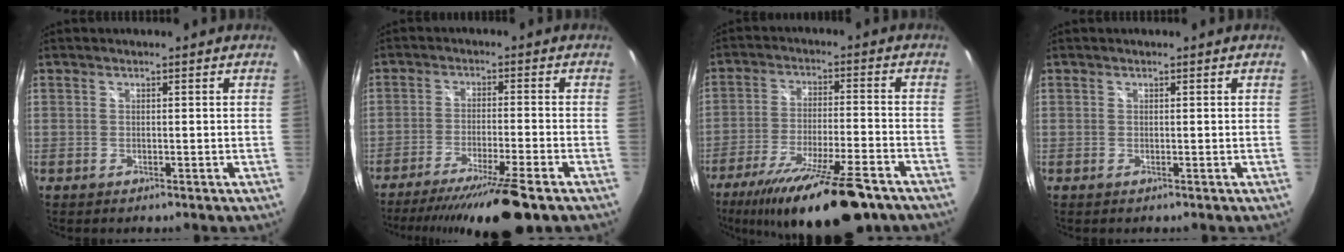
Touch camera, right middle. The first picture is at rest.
{"total": 14.6, "force": [-11.7, -0.3, 8.7], "torque": [-0.167, -0.031, -0.186]}
{"total": 20.2, "force": [-15.0, 4.0, 13.0], "torque": [-0.238, -0.047, -0.235]}
{"total": 0.0}